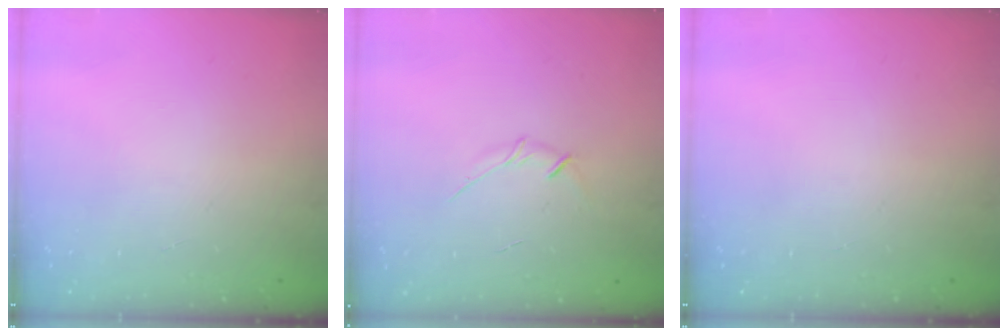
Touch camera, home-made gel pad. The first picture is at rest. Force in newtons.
{"total": 3.5, "press": 3.4, "slide": 0.8}
{"total": 0.0}